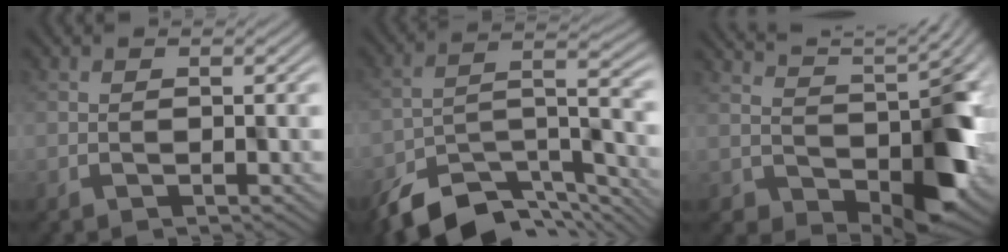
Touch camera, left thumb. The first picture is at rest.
{"total": 11.5, "force": [-8.3, 4.4, 6.6], "torque": [-0.128, -0.014, -0.136]}
{"total": 8.1, "force": [3.3, 4.0, 6.2], "torque": [-0.097, -0.016, 0.076]}